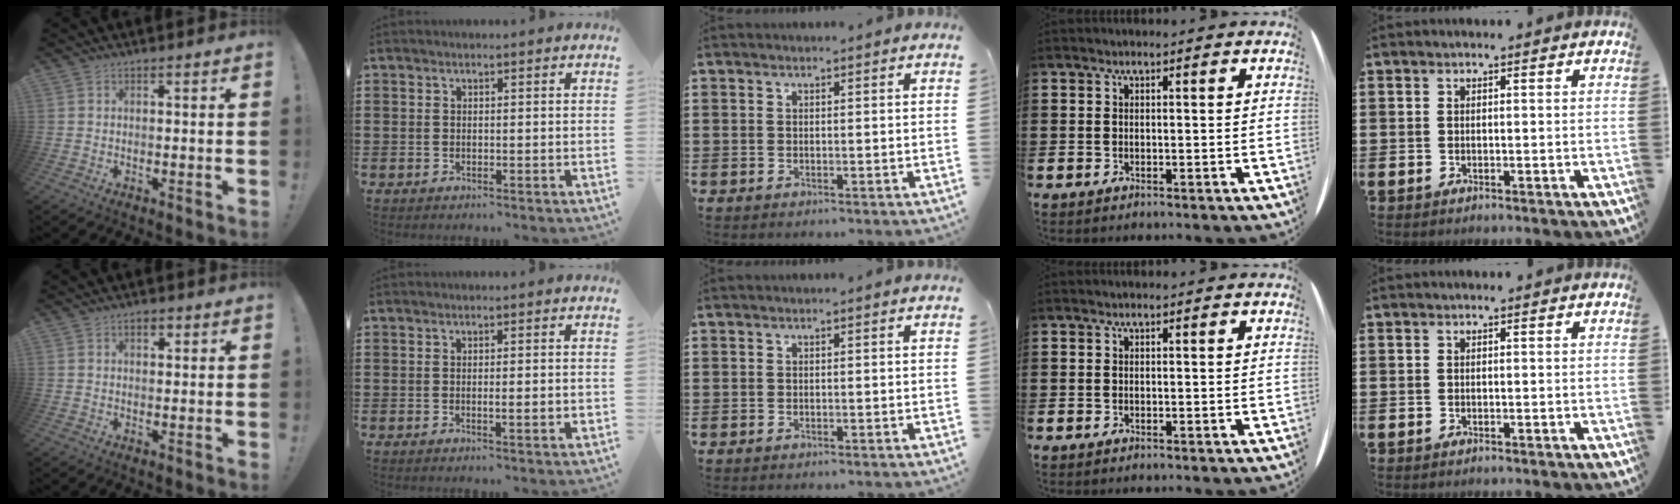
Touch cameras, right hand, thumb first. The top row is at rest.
{"thumb": {"total": 2.3, "force": [1.1, 1.3, 1.6], "torque": [-0.024, -0.001, 0.016]}, "index": {"total": 1.8, "force": [-0.3, 0.1, 1.7], "torque": [-0.028, -0.004, -0.006]}}